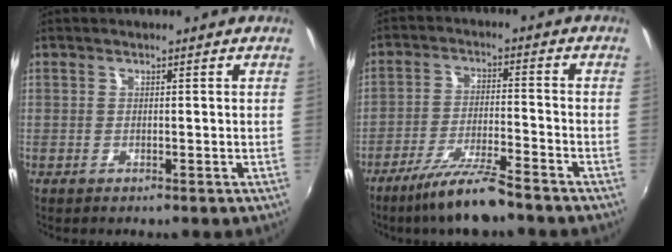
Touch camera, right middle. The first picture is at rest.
{"total": 9.3, "force": [-7.6, 0.5, 5.3], "torque": [-0.118, -0.009, -0.134]}